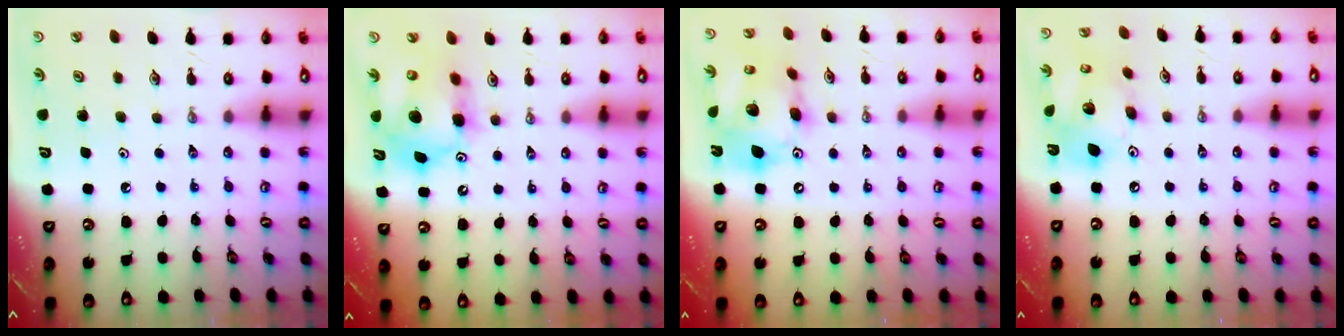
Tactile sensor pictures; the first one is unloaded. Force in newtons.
{"total": 12.3, "press": 12.2, "slide": 1.8}
{"total": 16.0, "press": 15.9, "slide": 2.0}
{"total": 14.7, "press": 14.3, "slide": 3.2}